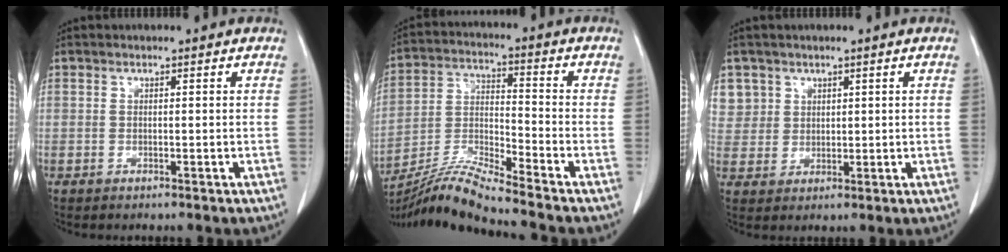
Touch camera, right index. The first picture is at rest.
{"total": 10.2, "force": [-9.3, -2.0, 3.6], "torque": [-0.080, -0.005, -0.176]}
{"total": 5.5, "force": [2.9, 4.6, -0.1], "torque": [0.015, 0.004, 0.061]}